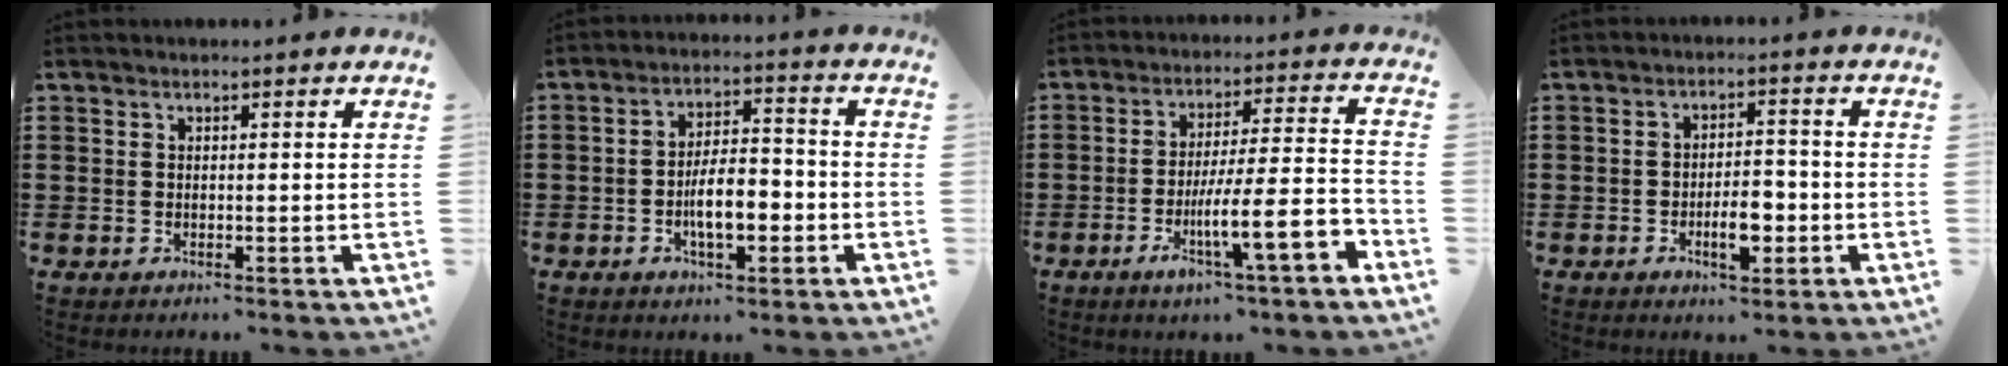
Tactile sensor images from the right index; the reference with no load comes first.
{"total": 7.3, "force": [-2.3, 3.0, 6.3], "torque": [-0.107, -0.001, -0.049]}
{"total": 11.8, "force": [-4.8, 1.9, 10.6], "torque": [-0.165, -0.011, -0.087]}
{"total": 5.8, "force": [-2.0, 2.5, 4.8], "torque": [-0.087, 0.006, -0.035]}